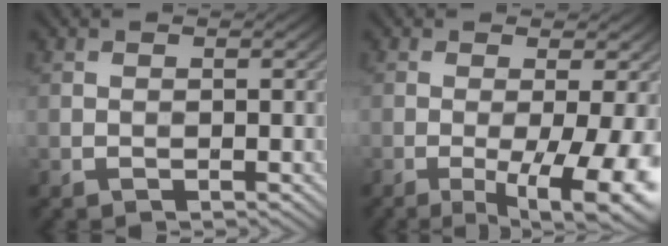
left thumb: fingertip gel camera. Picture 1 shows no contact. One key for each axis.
{"total": 9.3, "fx": -2.8, "fy": 2.2, "fz": 8.6, "tx": -0.127, "ty": -0.006, "tz": -0.030}